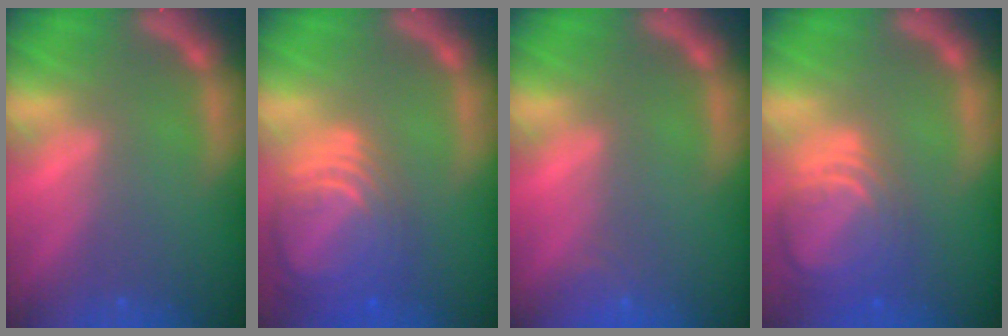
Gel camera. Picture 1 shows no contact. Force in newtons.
{"total": 10.0}
{"total": 1.4}
{"total": 8.0}